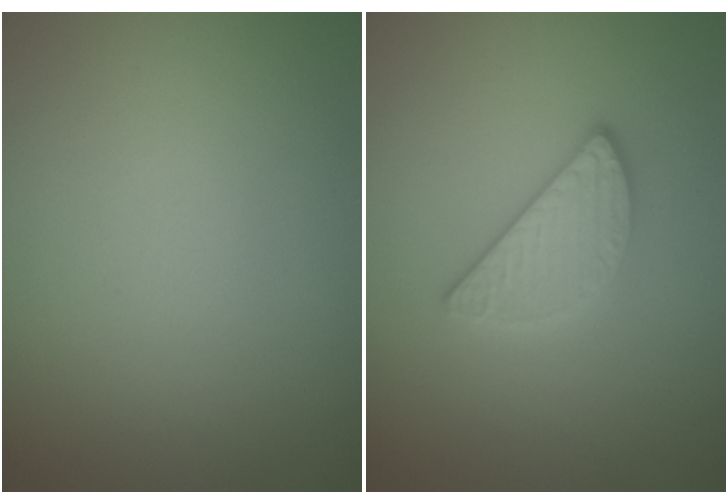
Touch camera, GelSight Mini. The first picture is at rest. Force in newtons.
{"total": 3.0, "press": 2.8, "slide": 1.1}